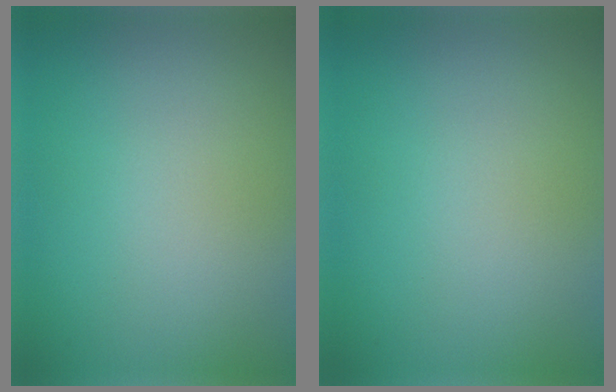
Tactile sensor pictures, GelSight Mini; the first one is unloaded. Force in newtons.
{"total": 0.0}